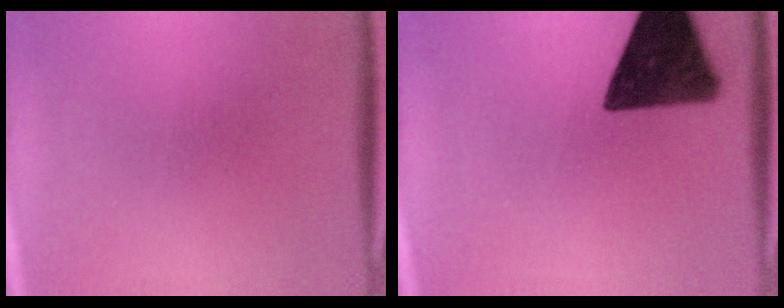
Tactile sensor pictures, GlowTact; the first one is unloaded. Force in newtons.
{"total": 14.4}